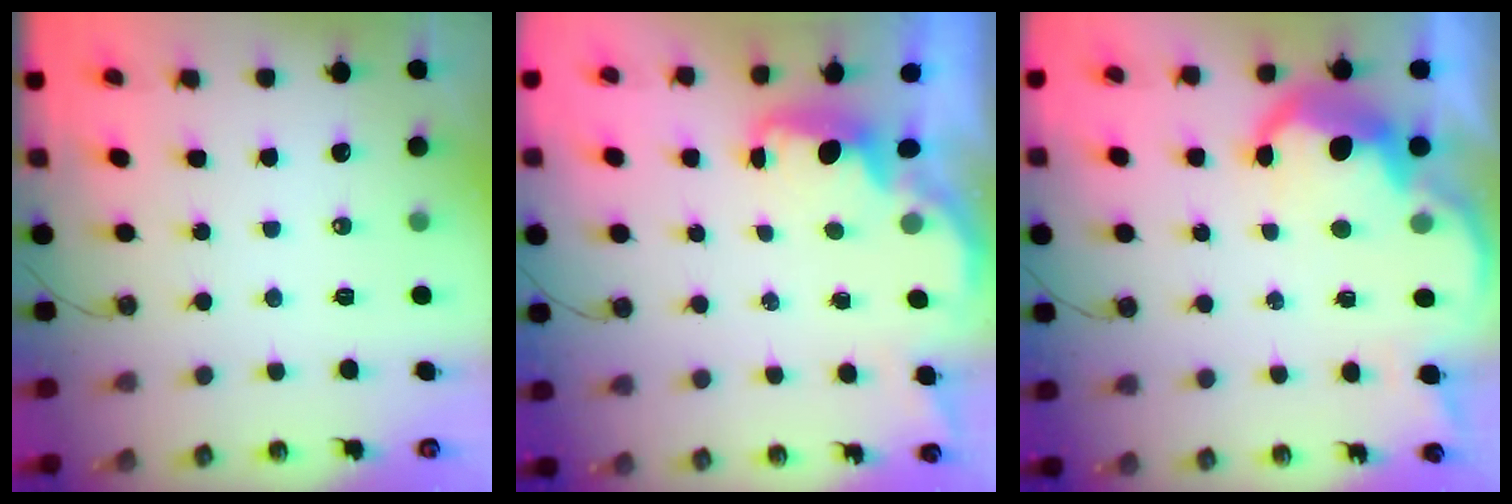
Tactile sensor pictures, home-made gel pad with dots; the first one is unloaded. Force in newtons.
{"total": 1.4, "press": 1.2, "slide": 0.6}
{"total": 9.5, "press": 9.5, "slide": 0.6}